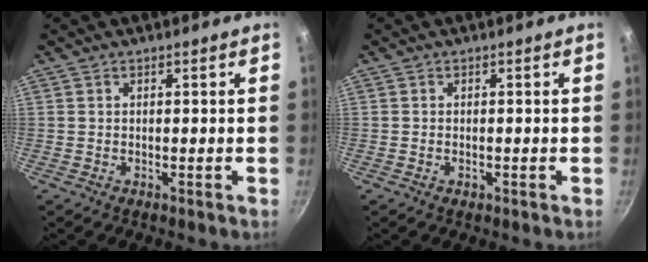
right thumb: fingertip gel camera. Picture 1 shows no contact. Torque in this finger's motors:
{"motor_torque": [-0.37, -0.07, -0.38, 0.02, 0.00]}